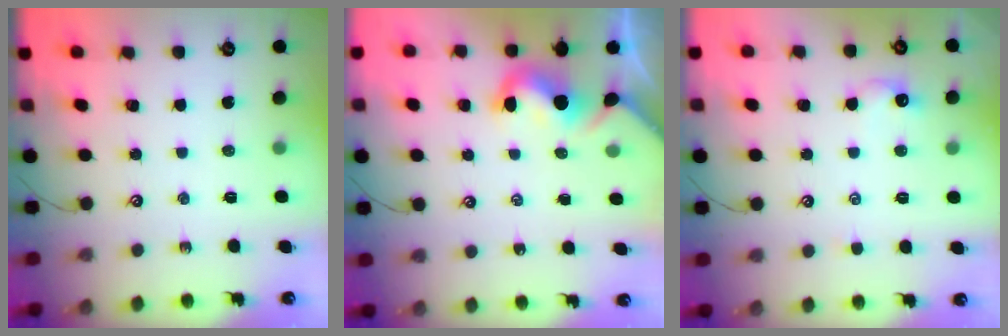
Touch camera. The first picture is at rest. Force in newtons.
{"total": 3.0, "press": 2.9, "slide": 0.5}
{"total": 0.8, "press": 0.6, "slide": 0.5}